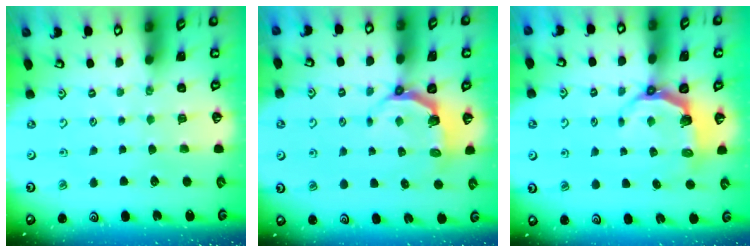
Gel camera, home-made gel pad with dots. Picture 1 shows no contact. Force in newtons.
{"total": 4.8, "press": 3.3, "slide": 3.4}
{"total": 5.0, "press": 3.4, "slide": 3.7}